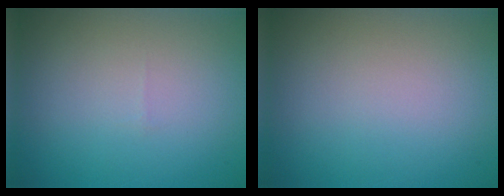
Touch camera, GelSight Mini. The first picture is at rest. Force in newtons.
{"total": 0.0}